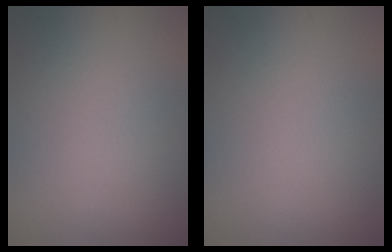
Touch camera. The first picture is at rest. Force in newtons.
{"total": 0.0}